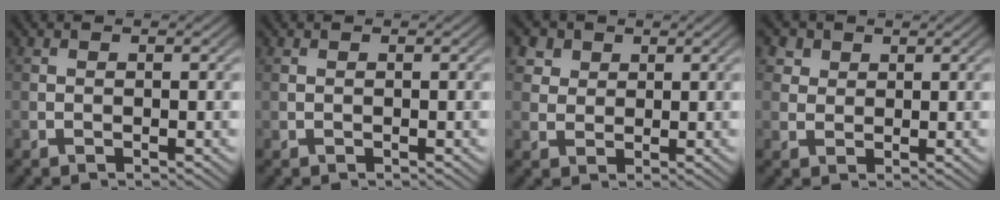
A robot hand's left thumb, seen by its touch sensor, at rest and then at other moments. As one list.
[{"total": 0.0}, {"total": 5.2, "force": [3.0, 3.7, 2.2], "torque": [-0.077, 0.002, 0.061]}, {"total": 3.9, "force": [2.2, 2.8, 1.4], "torque": [-0.047, 0.001, 0.046]}]